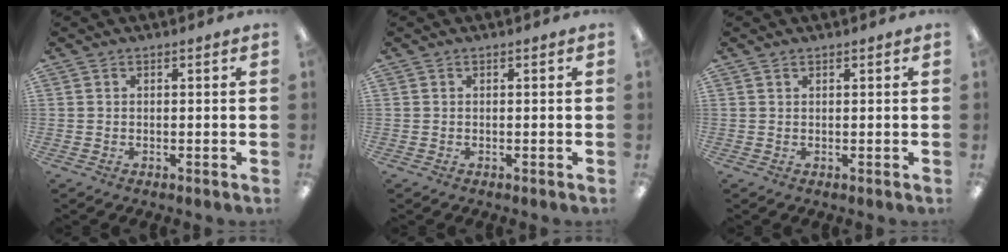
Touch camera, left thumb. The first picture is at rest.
{"total": 0.0}
{"total": 0.7, "force": [0.5, 0.3, 0.4], "torque": [-0.008, 0.001, 0.010]}